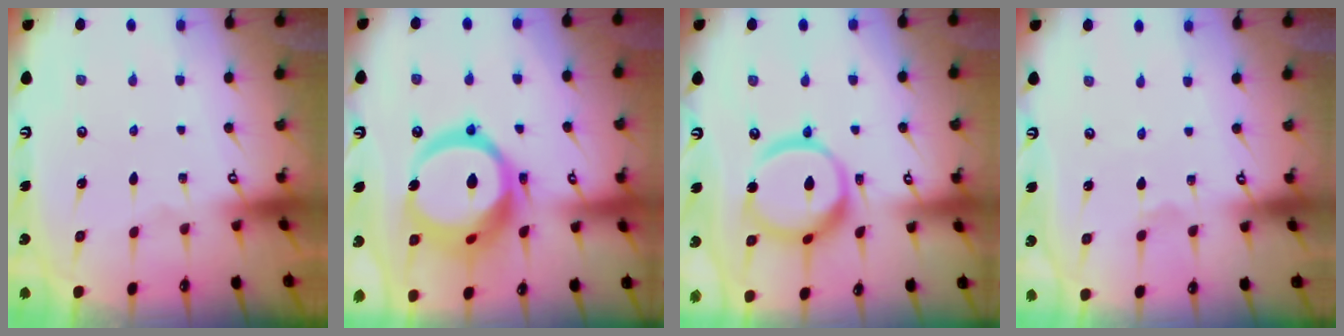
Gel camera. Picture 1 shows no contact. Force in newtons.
{"total": 20.6, "press": 20.4, "slide": 2.4}
{"total": 16.8, "press": 16.7, "slide": 1.9}
{"total": 0.7, "press": 0.7, "slide": 0.1}